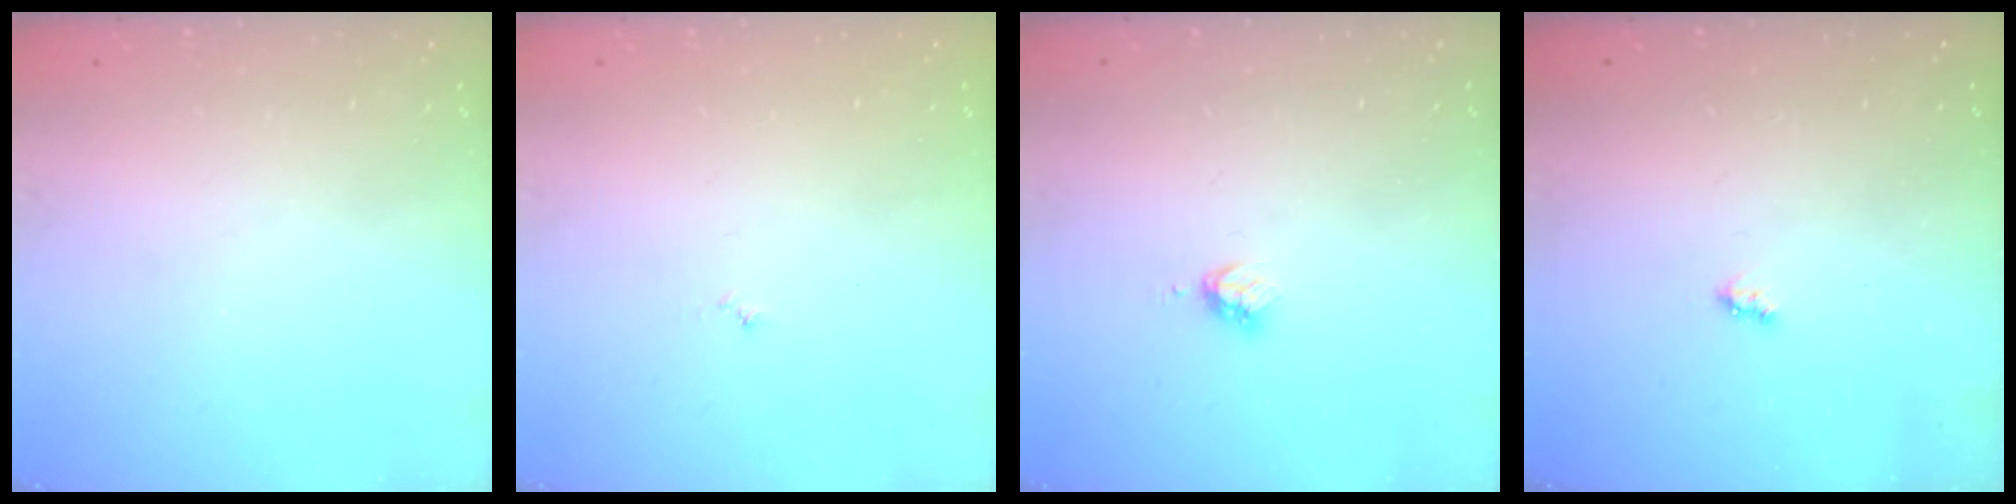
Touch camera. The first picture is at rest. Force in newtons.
{"total": 3.0, "press": 2.9, "slide": 0.3}
{"total": 2.9, "press": 2.8, "slide": 0.4}
{"total": 2.6, "press": 2.6, "slide": 0.4}